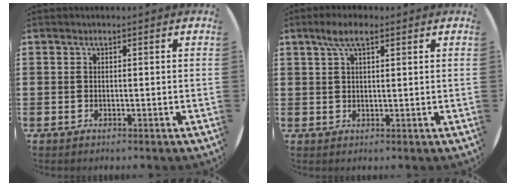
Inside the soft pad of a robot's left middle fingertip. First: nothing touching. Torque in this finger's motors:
{"motor_torque": [0.81, -0.41, 0.09, 0.02]}